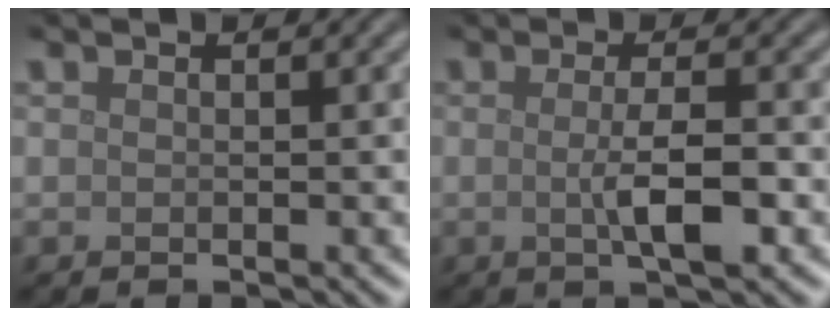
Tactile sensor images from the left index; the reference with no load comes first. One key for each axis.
{"total": 3.6, "fx": -0.4, "fy": 0.7, "fz": 3.5, "tx": -0.061, "ty": -0.003, "tz": -0.007}